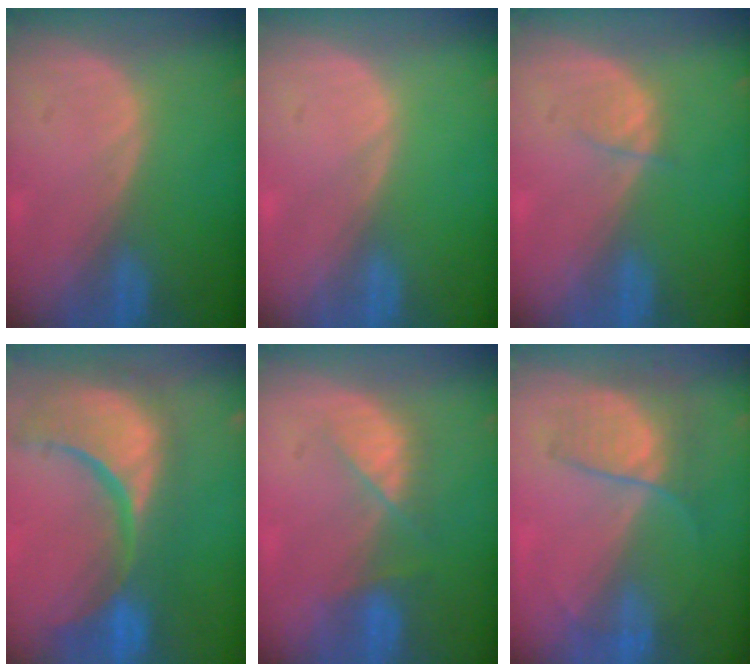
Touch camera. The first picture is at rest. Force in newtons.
{"total": 0.0}
{"total": 1.6, "press": 1.5, "slide": 0.2}
{"total": 15.3, "press": 12.1, "slide": 9.5}
{"total": 4.6, "press": 4.6, "slide": 0.5}
{"total": 7.0, "press": 6.0, "slide": 3.7}